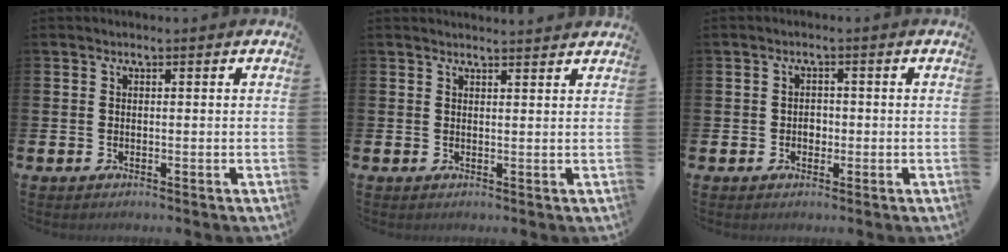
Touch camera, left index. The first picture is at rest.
{"total": 1.7, "force": [1.7, -0.1, -0.1], "torque": [0.007, -0.013, 0.029]}
{"total": 1.6, "force": [-0.3, 1.4, 0.7], "torque": [-0.007, 0.004, -0.009]}